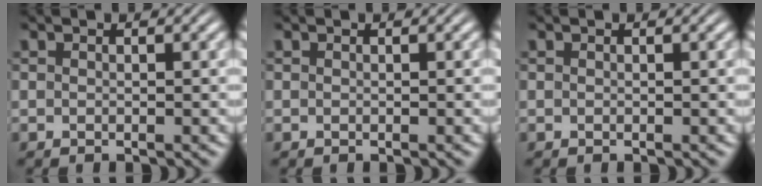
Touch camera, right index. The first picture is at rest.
{"total": 0.0}
{"total": 0.0}